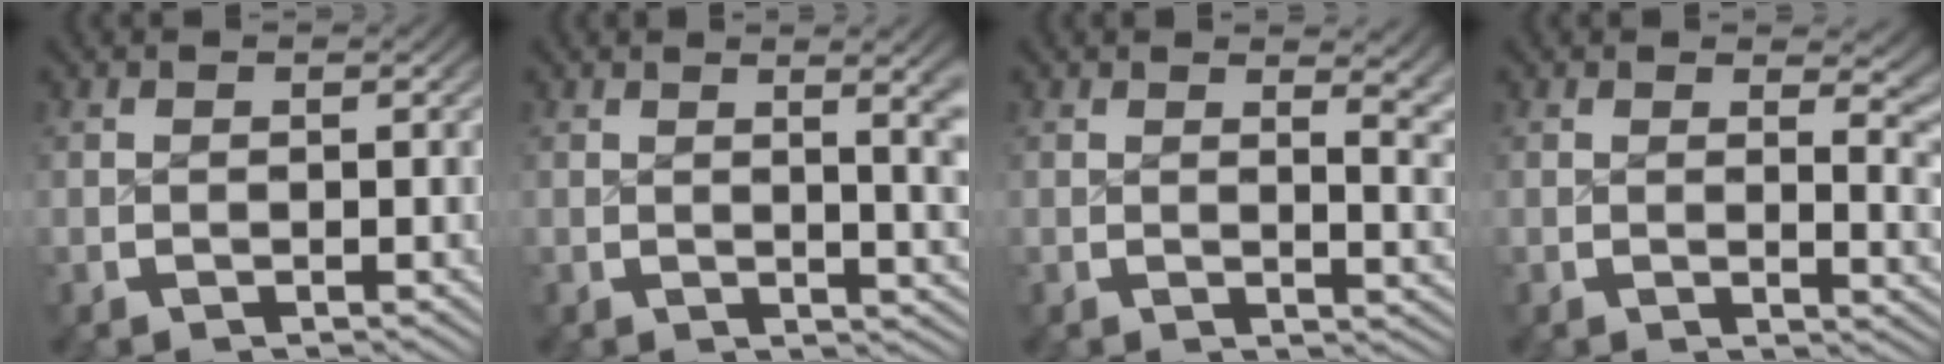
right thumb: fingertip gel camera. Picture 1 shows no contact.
{"total": 3.8, "force": [0.9, 0.8, 3.6], "torque": [-0.036, -0.003, 0.015]}
{"total": 3.1, "force": [1.6, 0.9, 2.5], "torque": [-0.018, -0.008, 0.022]}
{"total": 3.2, "force": [1.7, 1.1, 2.4], "torque": [-0.010, -0.007, 0.021]}